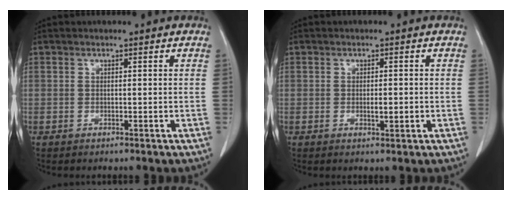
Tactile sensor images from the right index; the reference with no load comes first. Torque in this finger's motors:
{"motor_torque": [0.21, -0.15, 0.23, 0.04]}